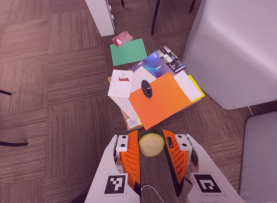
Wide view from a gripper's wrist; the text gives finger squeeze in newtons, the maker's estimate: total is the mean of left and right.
{"total": 9.5, "left": 10.2, "right": 8.7}